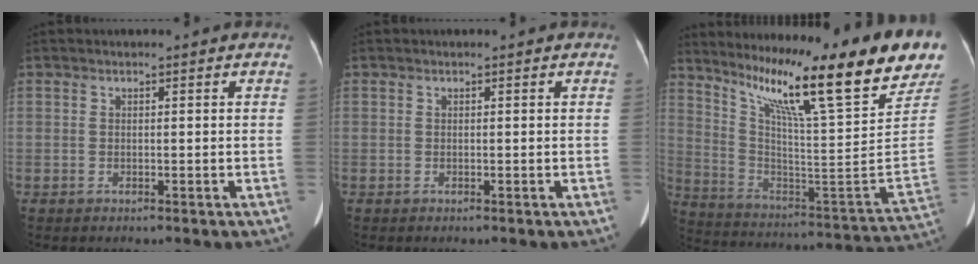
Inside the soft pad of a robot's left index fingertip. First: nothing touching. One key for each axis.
{"total": 0.0}
{"total": 28.0, "fx": 20.2, "fy": 2.0, "fz": 19.2, "tx": -0.320, "ty": -0.049, "tz": 0.299}